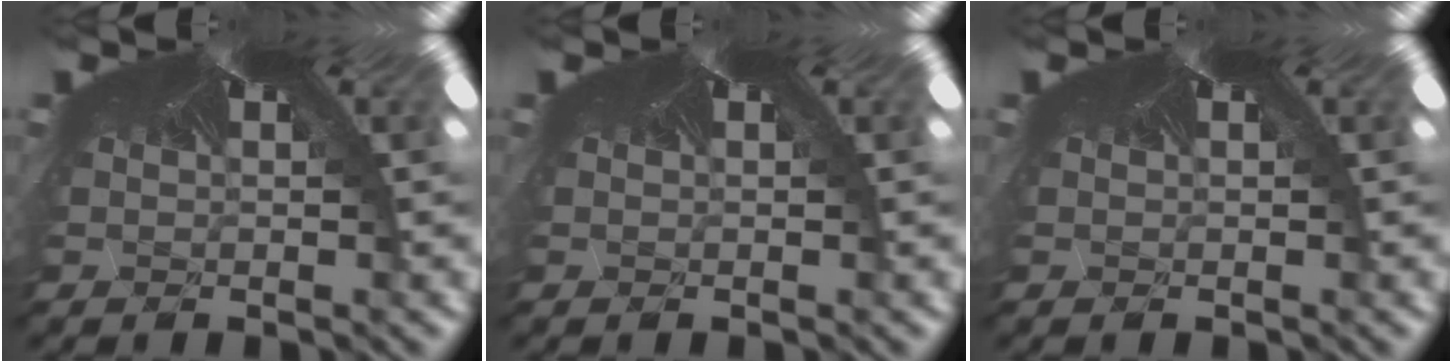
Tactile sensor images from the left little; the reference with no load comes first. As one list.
[{"total": 0.0}, {"total": 0.0}]